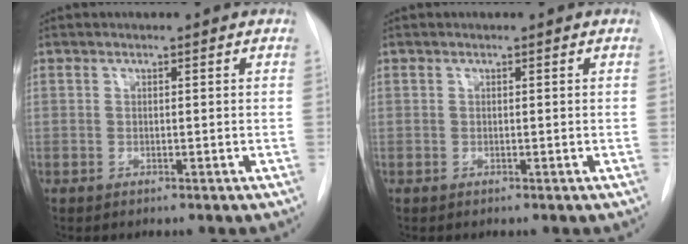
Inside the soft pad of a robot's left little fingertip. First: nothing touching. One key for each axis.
{"total": 0.0}